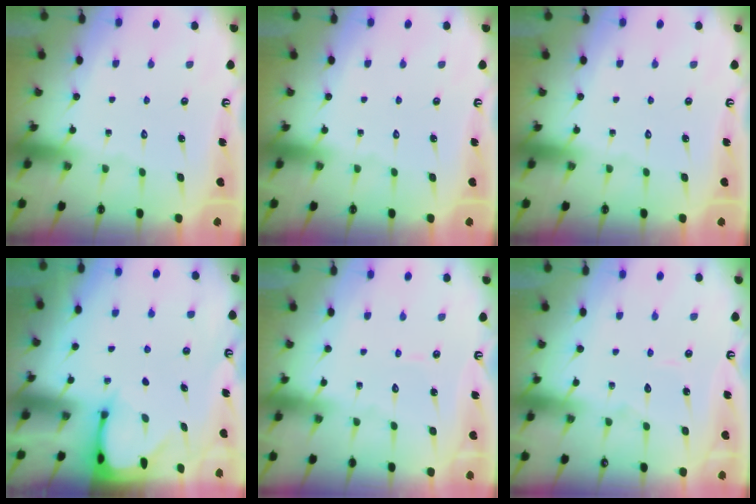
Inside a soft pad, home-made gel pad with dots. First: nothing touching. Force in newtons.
{"total": 0.0}
{"total": 0.0}
{"total": 2.5, "press": 2.5, "slide": 0.3}
{"total": 3.0, "press": 3.0, "slide": 0.4}
{"total": 4.7, "press": 4.6, "slide": 0.4}